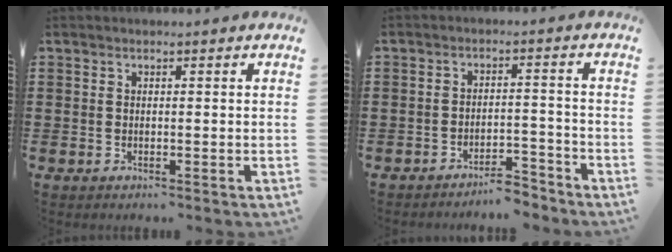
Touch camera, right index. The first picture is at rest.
{"total": 4.1, "force": [-4.0, 0.4, 1.0], "torque": [-0.020, 0.004, -0.081]}